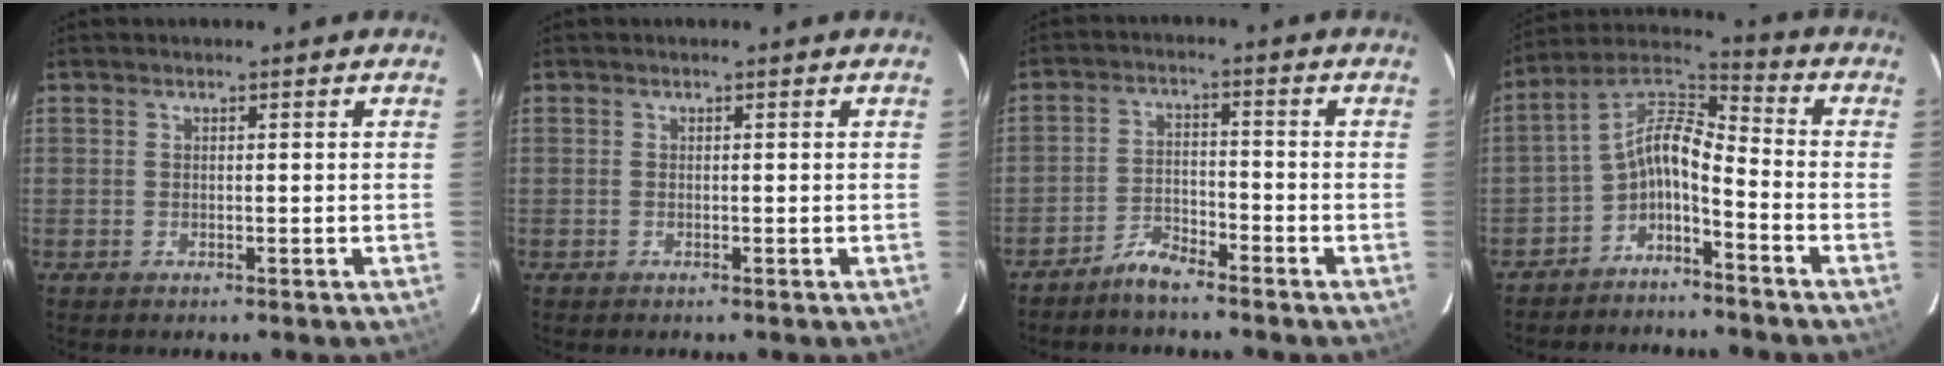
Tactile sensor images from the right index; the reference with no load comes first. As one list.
[{"total": 0.0}, {"total": 4.5, "force": [-4.2, 0.8, 1.5], "torque": [-0.042, 0.008, -0.080]}, {"total": 8.1, "force": [-3.9, 2.9, 6.5], "torque": [-0.150, 0.023, -0.079]}]